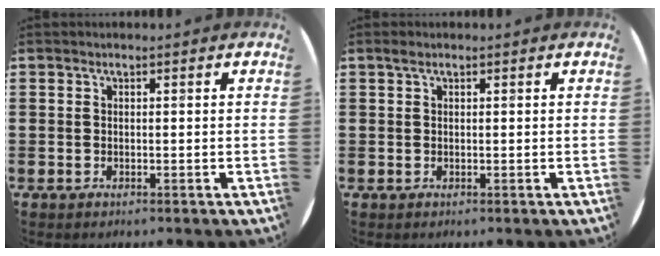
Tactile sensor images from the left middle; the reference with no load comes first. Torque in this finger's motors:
{"motor_torque": [0.82, -0.47, -0.07, -0.02]}